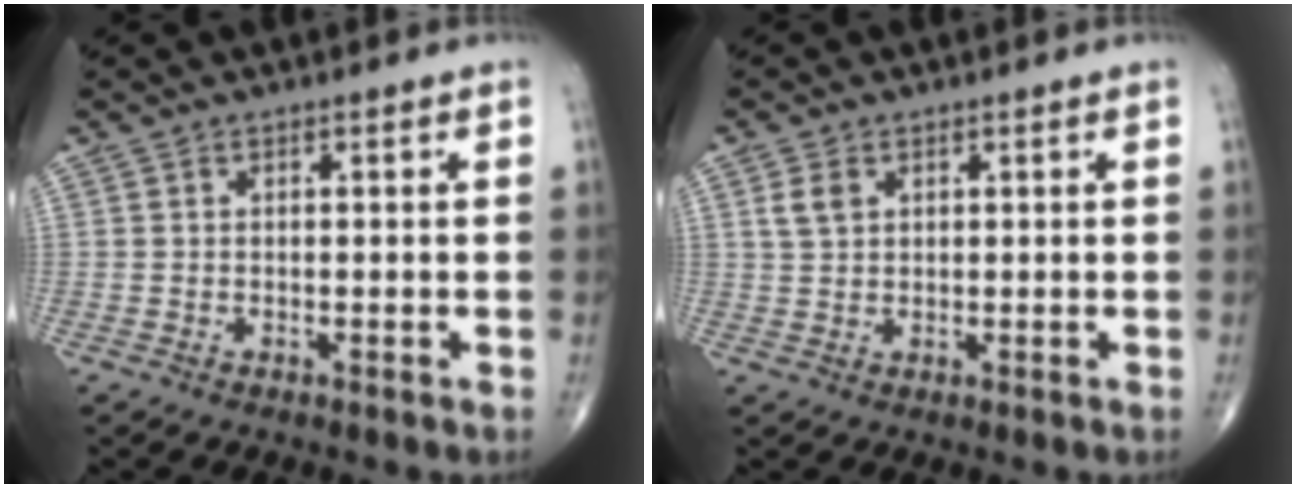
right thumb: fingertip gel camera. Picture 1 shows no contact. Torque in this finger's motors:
{"motor_torque": [-0.28, 0.27, 0.06, 0.00, 0.10]}